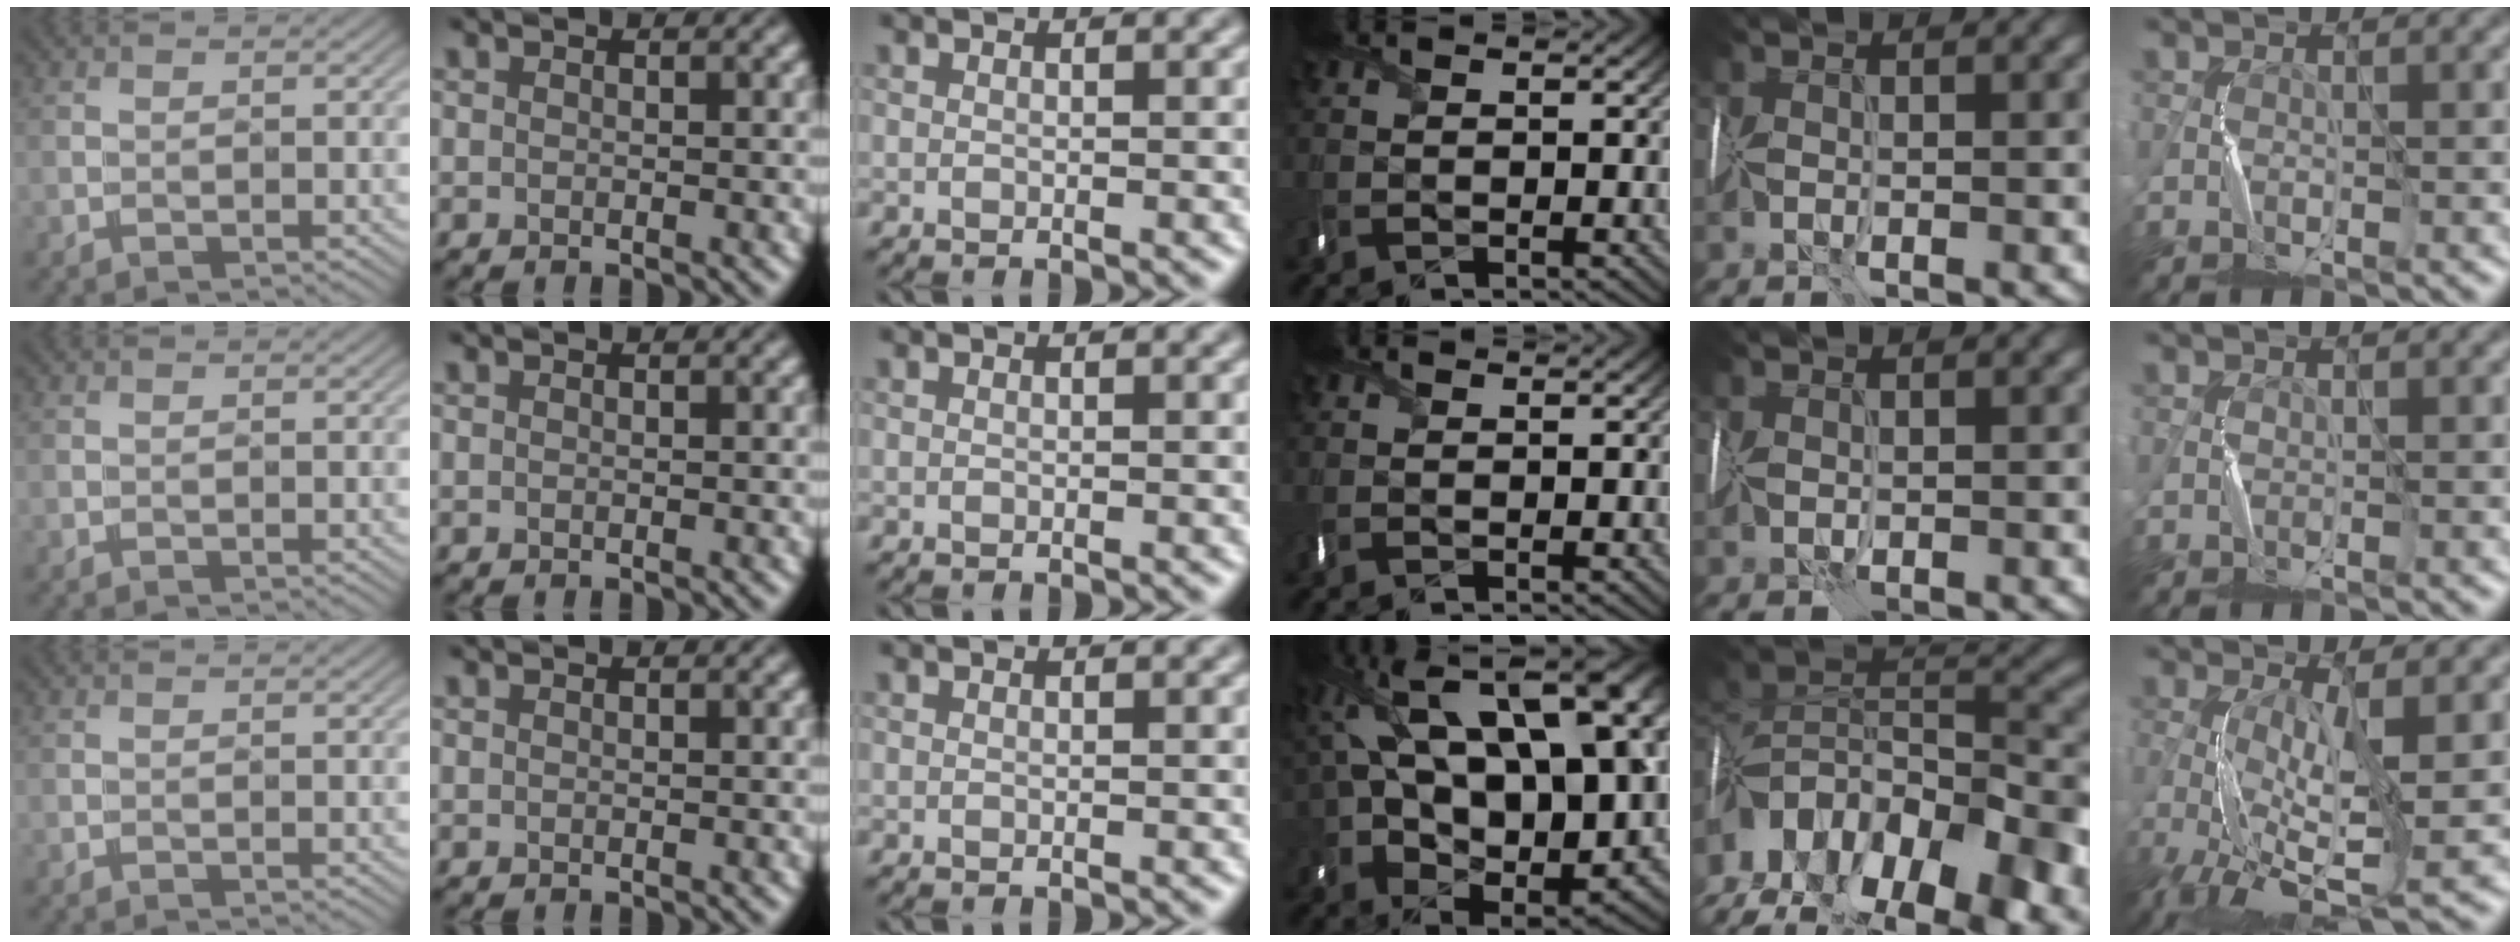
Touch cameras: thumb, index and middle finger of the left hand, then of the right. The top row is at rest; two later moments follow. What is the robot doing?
{"motion": "wrap", "object": "sponge"}